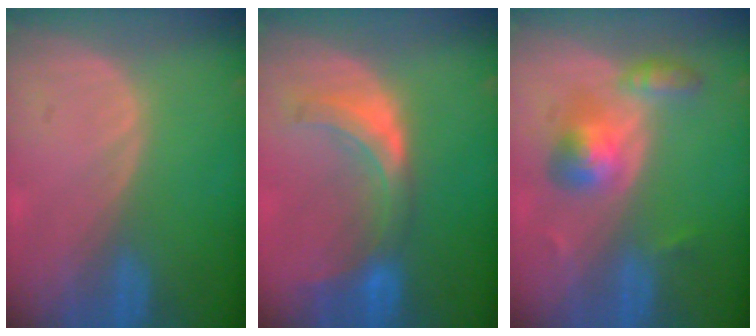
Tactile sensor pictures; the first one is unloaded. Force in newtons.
{"total": 7.4, "press": 6.8, "slide": 2.8}
{"total": 5.4, "press": 5.3, "slide": 1.4}